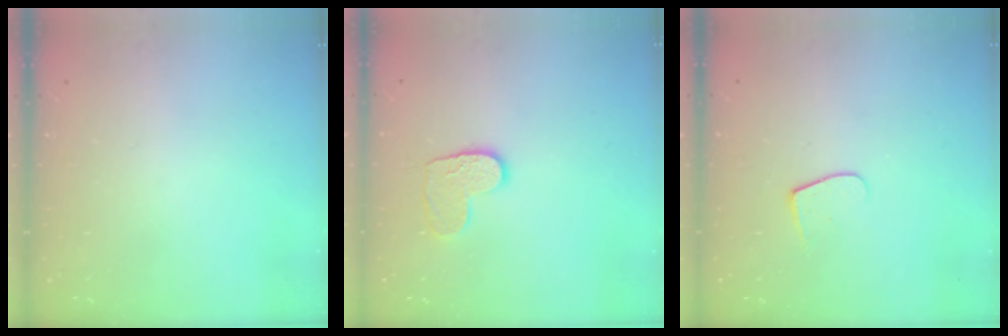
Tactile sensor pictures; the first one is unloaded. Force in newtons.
{"total": 8.2, "press": 8.2, "slide": 0.5}
{"total": 5.8, "press": 5.8, "slide": 0.7}